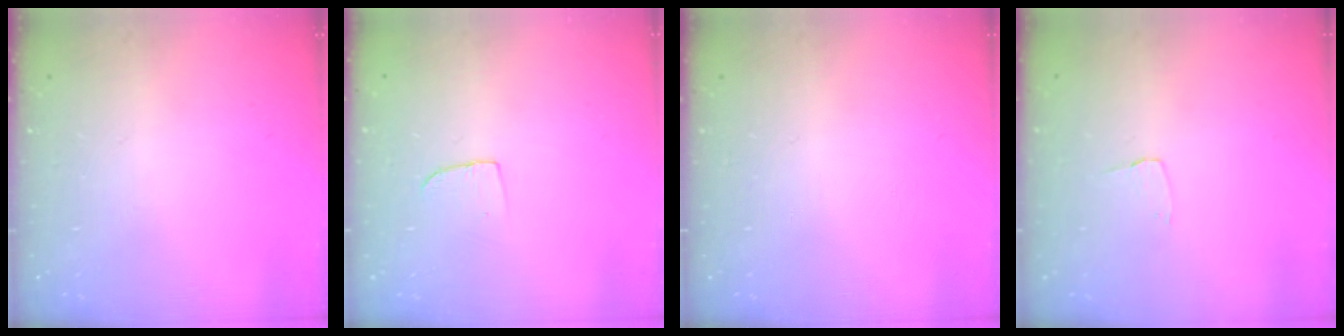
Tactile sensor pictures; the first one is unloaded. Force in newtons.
{"total": 3.8, "press": 3.8, "slide": 0.4}
{"total": 0.0}
{"total": 2.6, "press": 2.6, "slide": 0.2}